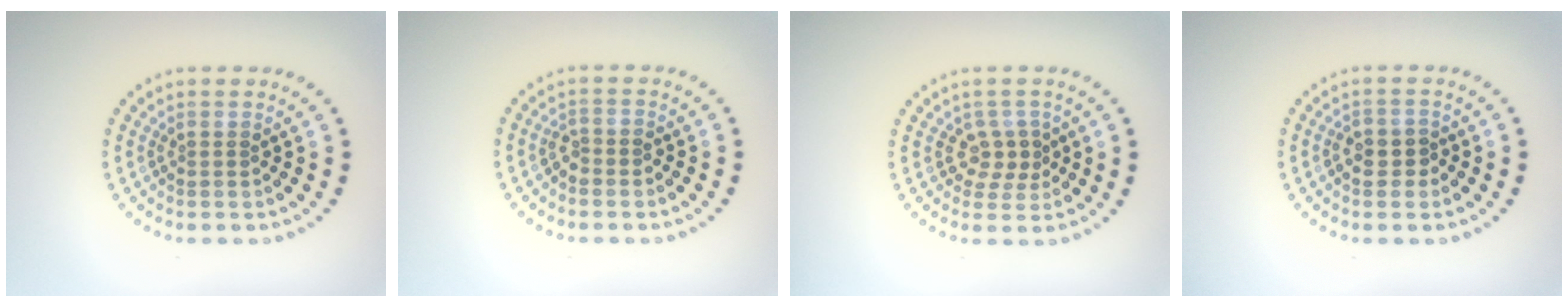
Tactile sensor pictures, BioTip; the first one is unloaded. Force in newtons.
{"total": 1.1, "press": 1.1, "slide": 0.4}
{"total": 2.1, "press": 1.8, "slide": 1.2}
{"total": 1.9, "press": 1.7, "slide": 0.7}